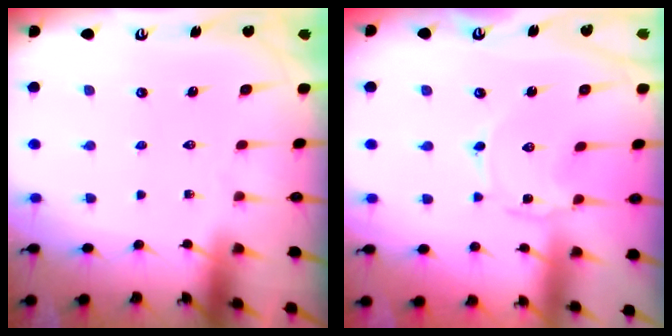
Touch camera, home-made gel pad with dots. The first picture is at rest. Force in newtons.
{"total": 0.6, "press": 0.6, "slide": 0.1}